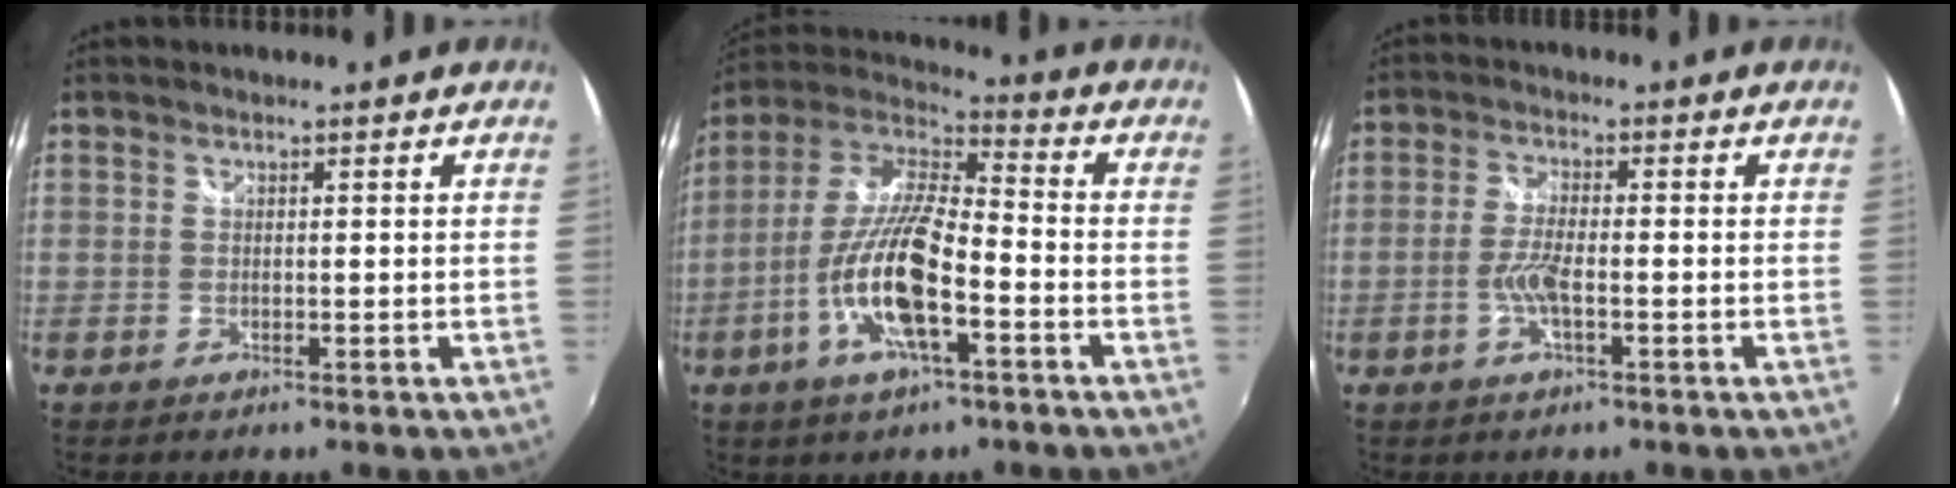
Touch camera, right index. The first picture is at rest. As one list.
[{"total": 15.9, "force": [-6.1, 4.4, 14.1], "torque": [-0.285, -0.010, -0.120]}, {"total": 4.7, "force": [-1.7, 0.8, 4.3], "torque": [-0.092, -0.001, -0.033]}]